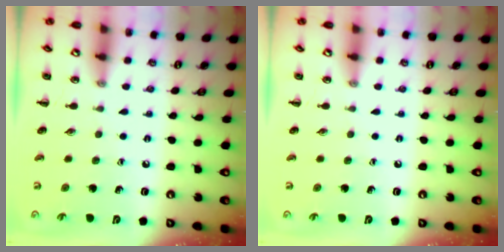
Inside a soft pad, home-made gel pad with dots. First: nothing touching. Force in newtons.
{"total": 0.0}